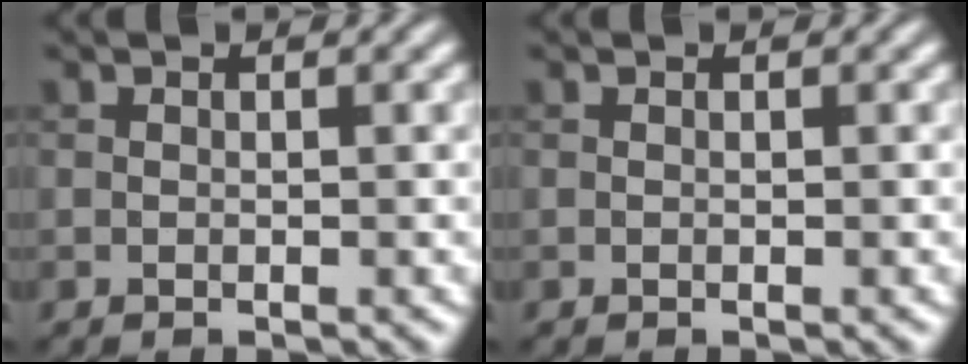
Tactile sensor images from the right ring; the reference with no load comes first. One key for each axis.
{"total": 0.0}